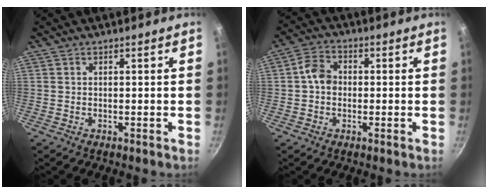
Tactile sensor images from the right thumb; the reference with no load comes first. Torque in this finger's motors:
{"motor_torque": [0.03, 0.01, 0.09, 0.15, 0.01]}